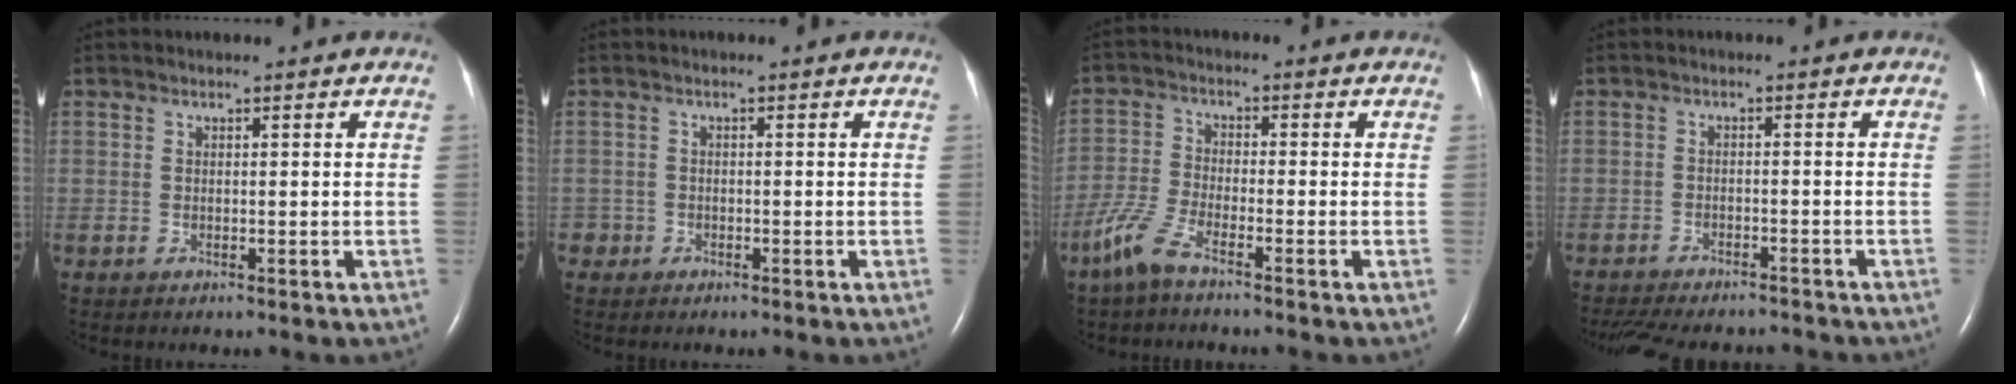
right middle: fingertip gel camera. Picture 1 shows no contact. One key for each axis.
{"total": 1.3, "fx": -0.8, "fy": 1.0, "fz": -0.2, "tx": 0.001, "ty": 0.007, "tz": -0.018}
{"total": 5.2, "fx": -3.9, "fy": 0.7, "fz": 3.3, "tx": -0.089, "ty": -0.010, "tz": -0.087}
{"total": 13.5, "fx": -12.2, "fy": 3.2, "fz": 4.9, "tx": -0.106, "ty": -0.011, "tz": -0.168}